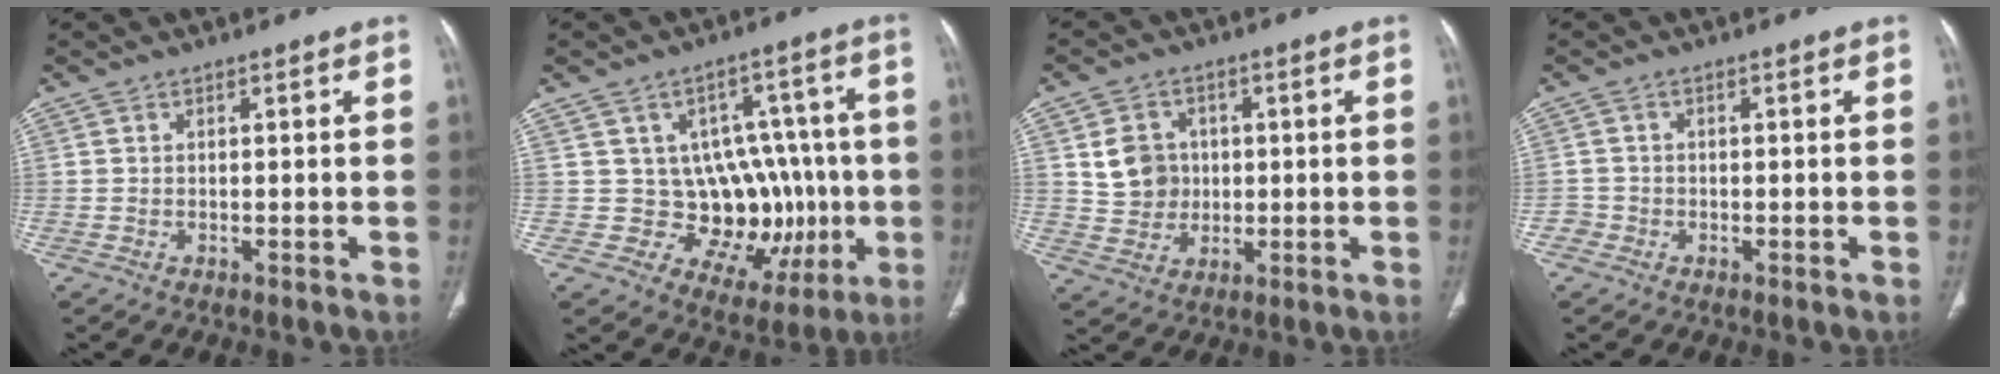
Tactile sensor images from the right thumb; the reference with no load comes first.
{"total": 15.4, "force": [-1.4, 12.4, 9.0], "torque": [-0.036, 0.020, 0.003]}
{"total": 7.3, "force": [1.3, 6.6, 3.0], "torque": [-0.023, -0.003, 0.026]}
{"total": 1.6, "force": [-0.8, 1.4, -0.2], "torque": [0.014, 0.009, -0.023]}